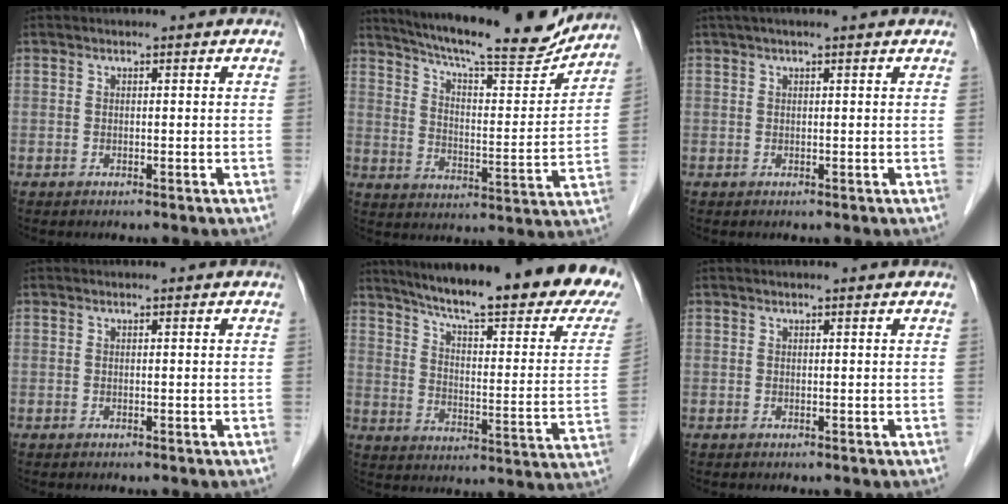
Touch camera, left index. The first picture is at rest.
{"total": 19.8, "force": [17.9, 2.0, 8.2], "torque": [-0.136, -0.023, 0.253]}
{"total": 4.7, "force": [3.8, -0.1, 2.8], "torque": [-0.039, 0.034, 0.051]}
{"total": 0.0}
{"total": 27.2, "force": [22.3, 2.3, 15.5], "torque": [-0.231, -0.064, 0.289]}
{"total": 1.0, "force": [0.9, -0.1, 0.5], "torque": [-0.007, 0.009, 0.012]}